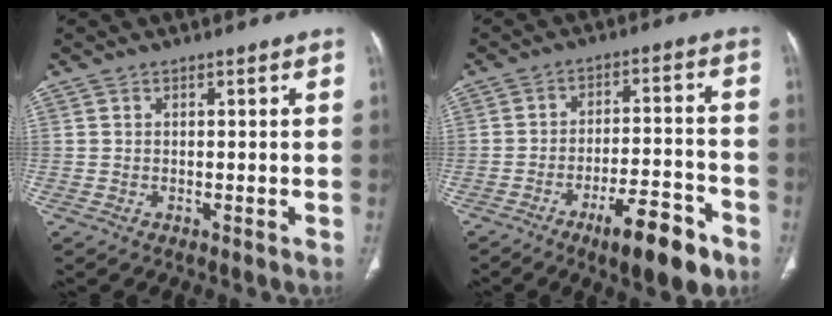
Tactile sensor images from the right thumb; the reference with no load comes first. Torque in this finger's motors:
{"motor_torque": [1.85, 1.93, 0.92, -1.02, 0.24]}